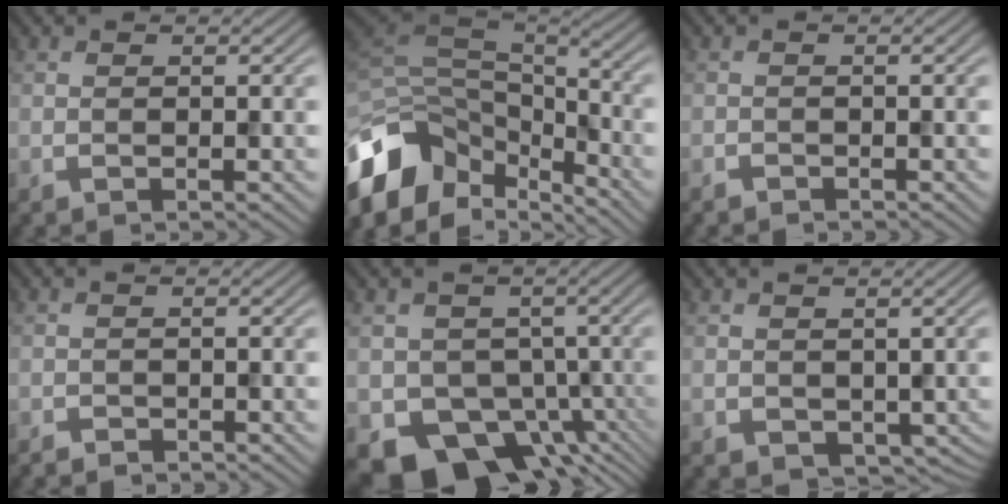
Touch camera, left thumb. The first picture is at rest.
{"total": 13.0, "force": [-6.2, 8.2, 7.8], "torque": [-0.217, -0.017, -0.100]}
{"total": 0.6, "force": [-0.5, 0.0, -0.1], "torque": [0.009, -0.002, -0.009]}
{"total": 0.8, "force": [-0.8, 0.0, -0.3], "torque": [0.013, -0.001, -0.014]}
{"total": 8.8, "force": [-3.4, 7.2, 3.8], "torque": [-0.055, -0.040, -0.049]}
{"total": 2.0, "force": [0.2, 1.7, 0.8], "torque": [-0.014, -0.016, 0.017]}